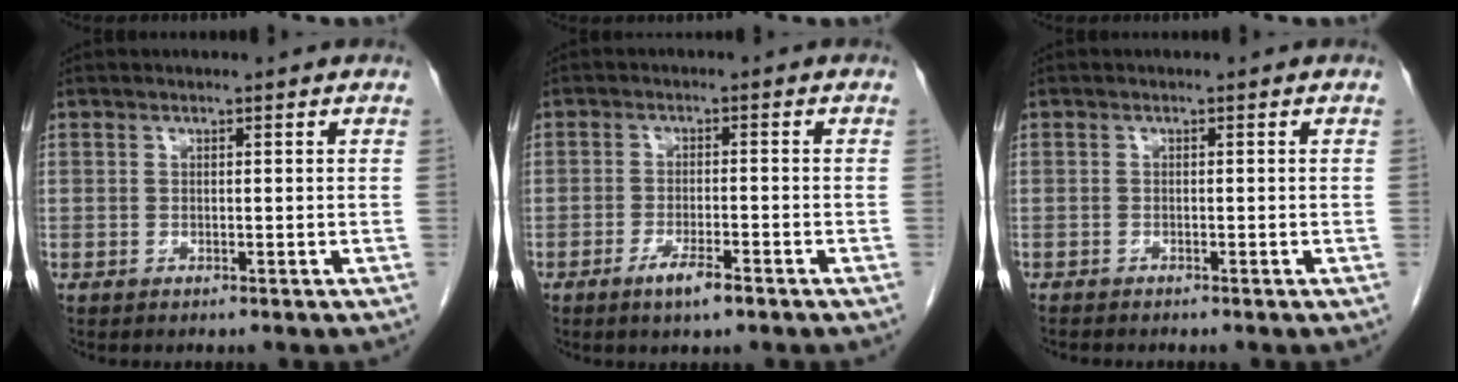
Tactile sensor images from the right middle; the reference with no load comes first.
{"total": 3.9, "force": [-2.5, 0.6, 3.0], "torque": [-0.056, -0.004, -0.042]}
{"total": 1.0, "force": [-1.0, 0.2, 0.2], "torque": [-0.007, -0.002, -0.016]}